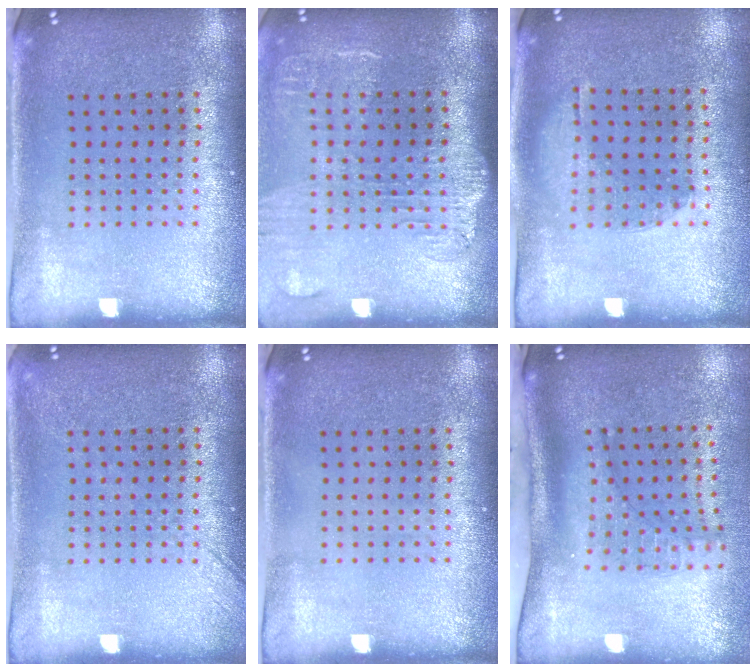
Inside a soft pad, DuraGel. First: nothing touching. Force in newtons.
{"total": 1.9, "press": 1.6, "slide": 1.1}
{"total": 1.1, "press": 0.8, "slide": 0.8}
{"total": 1.4, "press": 1.3, "slide": 0.3}
{"total": 0.0}
{"total": 2.0, "press": 1.5, "slide": 1.3}